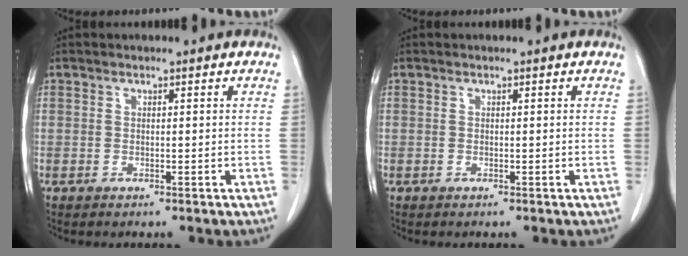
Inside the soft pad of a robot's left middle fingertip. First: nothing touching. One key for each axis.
{"total": 0.0}